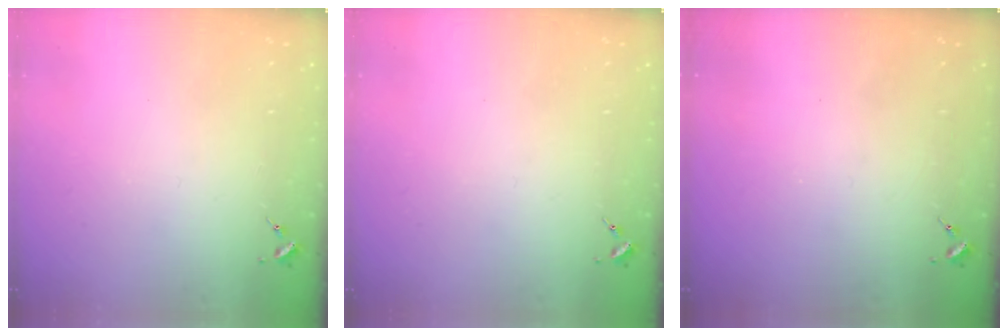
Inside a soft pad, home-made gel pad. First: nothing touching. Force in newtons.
{"total": 0.0}
{"total": 0.0}